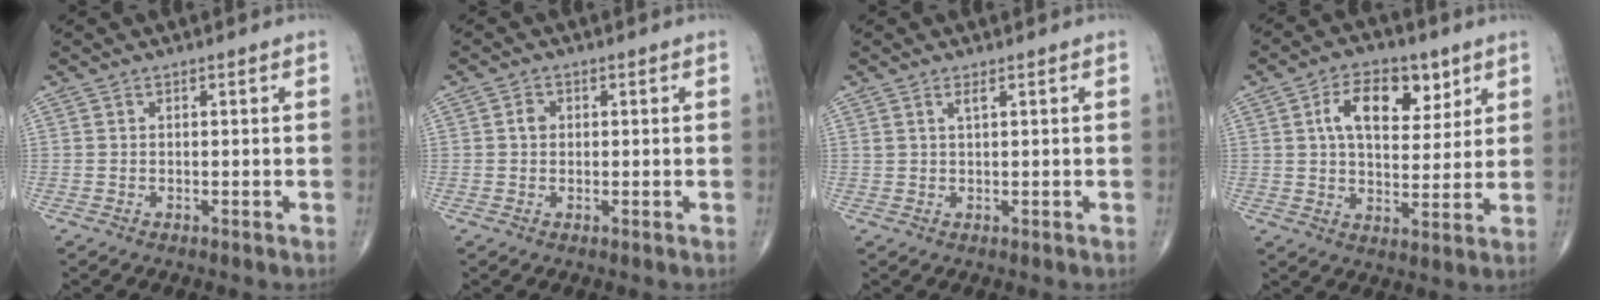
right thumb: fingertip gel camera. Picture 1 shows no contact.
{"total": 1.8, "force": [0.2, 1.5, 0.9], "torque": [-0.009, 0.004, 0.001]}
{"total": 1.2, "force": [0.7, 0.1, 0.9], "torque": [-0.020, -0.003, 0.014]}
{"total": 12.2, "force": [4.8, 7.0, 8.8], "torque": [-0.109, -0.010, 0.079]}